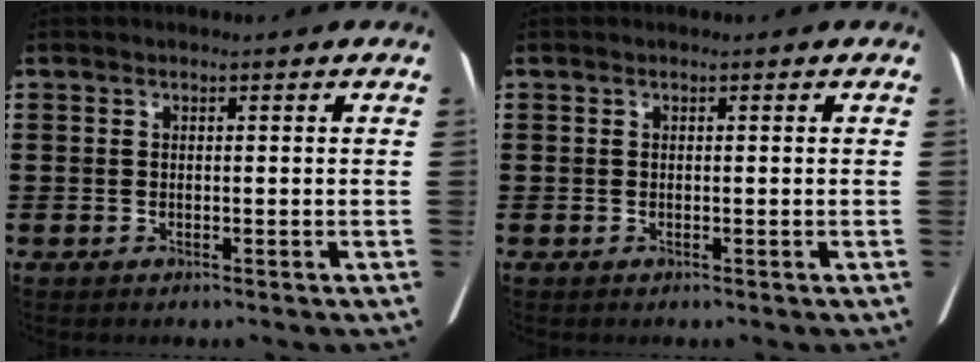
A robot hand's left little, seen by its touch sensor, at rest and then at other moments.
{"total": 0.0}